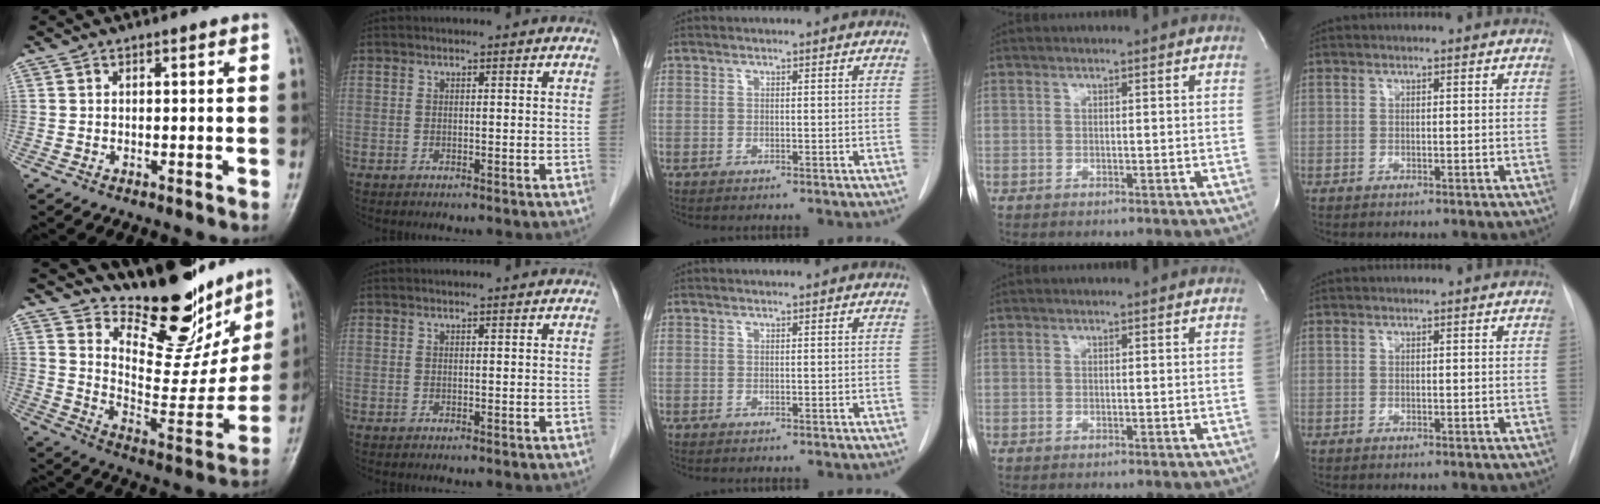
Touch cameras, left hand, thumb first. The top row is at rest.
{"thumb": {"total": 20.1, "force": [16.4, 7.5, 8.8], "torque": [-0.065, -0.121, 0.248]}, "index": {"total": 0.8, "force": [0.7, -0.1, 0.2], "torque": [-0.011, 0.001, 0.013]}}